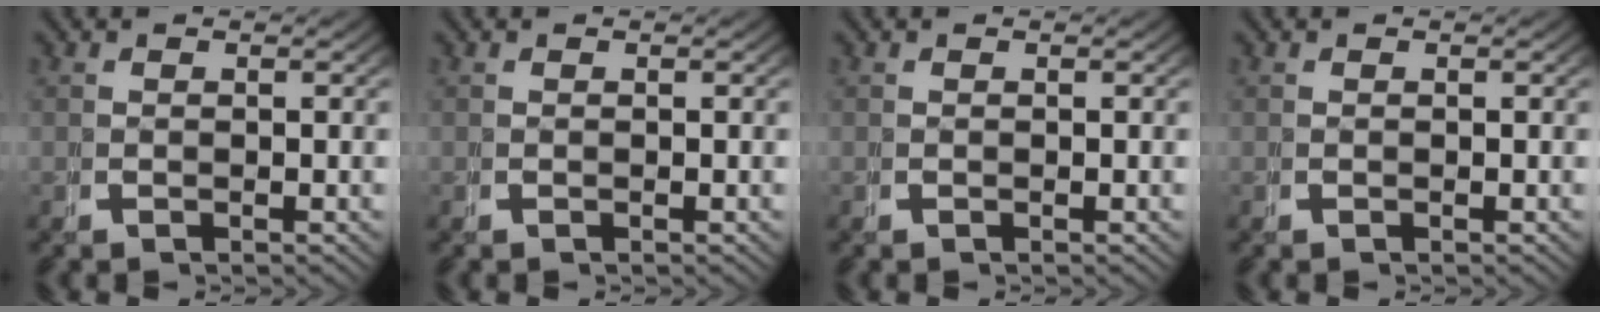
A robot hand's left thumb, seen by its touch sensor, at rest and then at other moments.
{"total": 0.0}
{"total": 0.0}
{"total": 0.0}